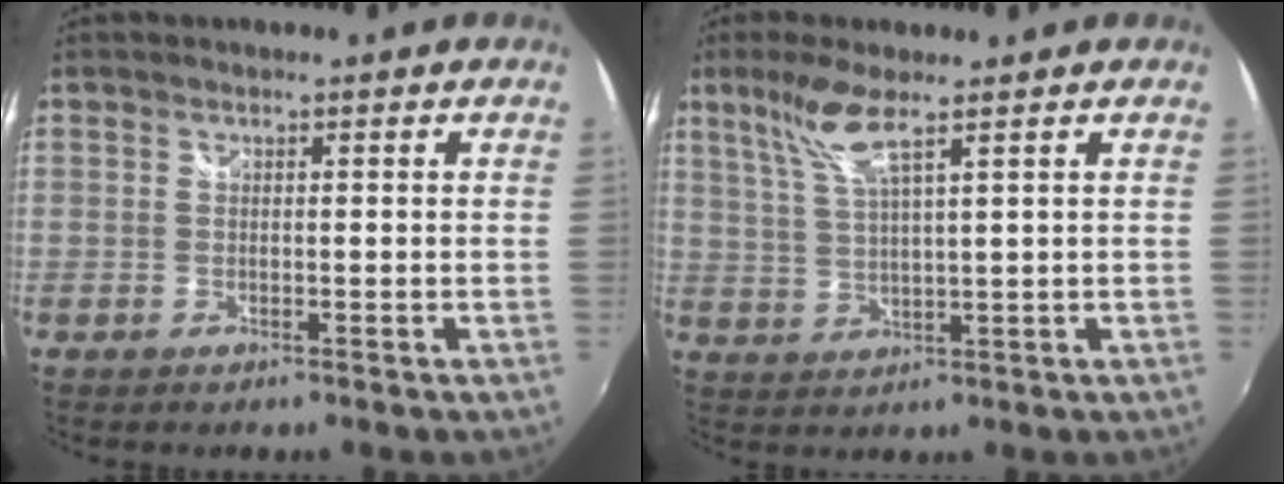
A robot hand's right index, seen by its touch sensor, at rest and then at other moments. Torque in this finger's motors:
{"motor_torque": [0.46, 0.30, 0.17, 0.10]}